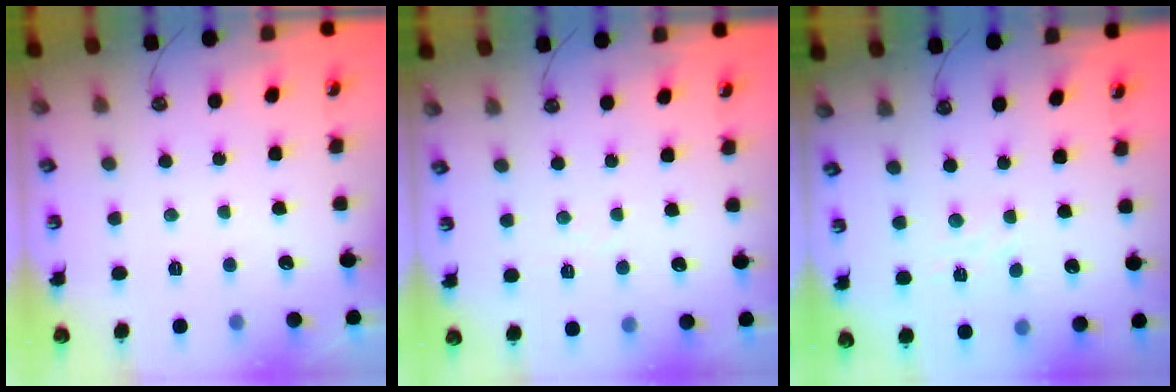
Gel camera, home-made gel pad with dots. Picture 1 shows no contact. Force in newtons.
{"total": 3.3, "press": 3.3, "slide": 0.4}
{"total": 2.5, "press": 2.4, "slide": 0.5}